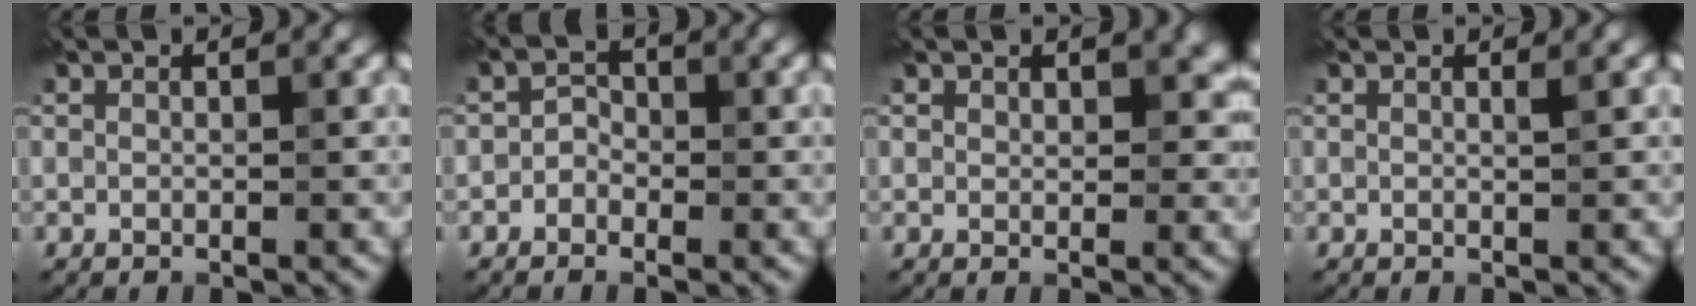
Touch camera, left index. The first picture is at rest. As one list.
[{"total": 1.5, "force": [-0.7, 1.2, 0.5], "torque": [-0.003, 0.009, -0.021]}, {"total": 3.1, "force": [1.3, 2.0, 2.0], "torque": [-0.020, 0.000, 0.015]}, {"total": 0.0}]